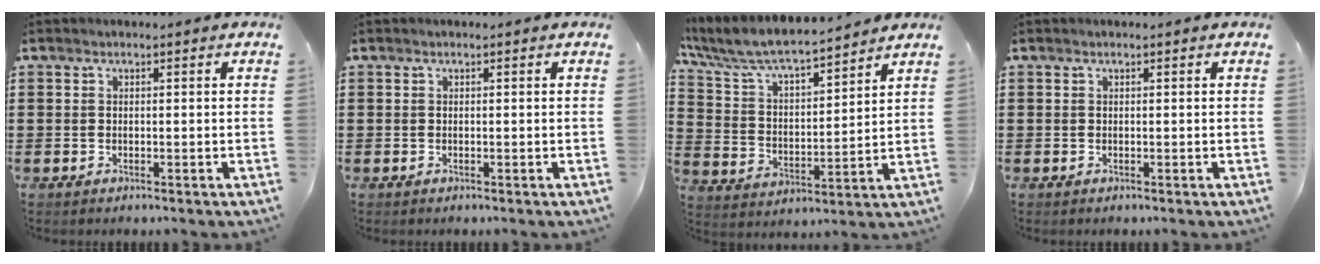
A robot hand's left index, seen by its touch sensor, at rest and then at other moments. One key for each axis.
{"total": 0.0}
{"total": 7.1, "fx": 6.5, "fy": 1.1, "fz": 2.8, "tx": -0.084, "ty": -0.040, "tz": 0.108}
{"total": 0.0}